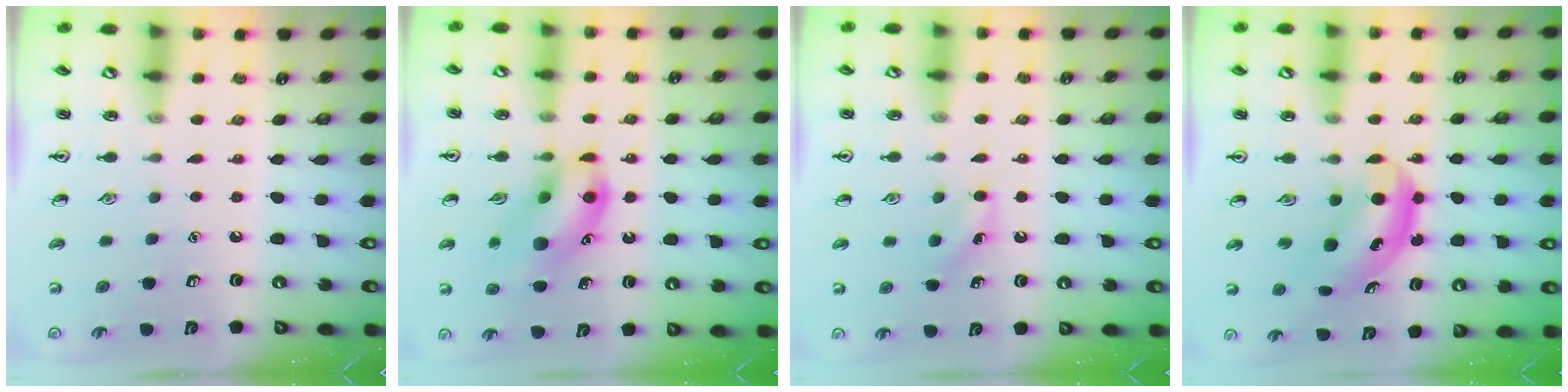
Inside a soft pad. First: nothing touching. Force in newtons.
{"total": 12.6, "press": 12.4, "slide": 2.1}
{"total": 6.3, "press": 6.0, "slide": 2.0}
{"total": 5.1, "press": 5.0, "slide": 0.7}